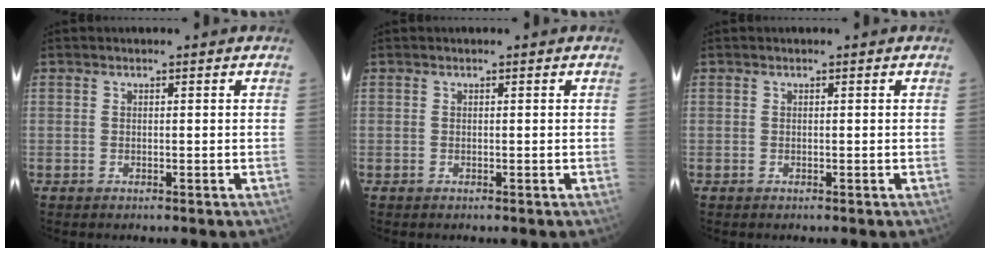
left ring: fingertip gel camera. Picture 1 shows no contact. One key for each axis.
{"total": 0.0}
{"total": 0.0}